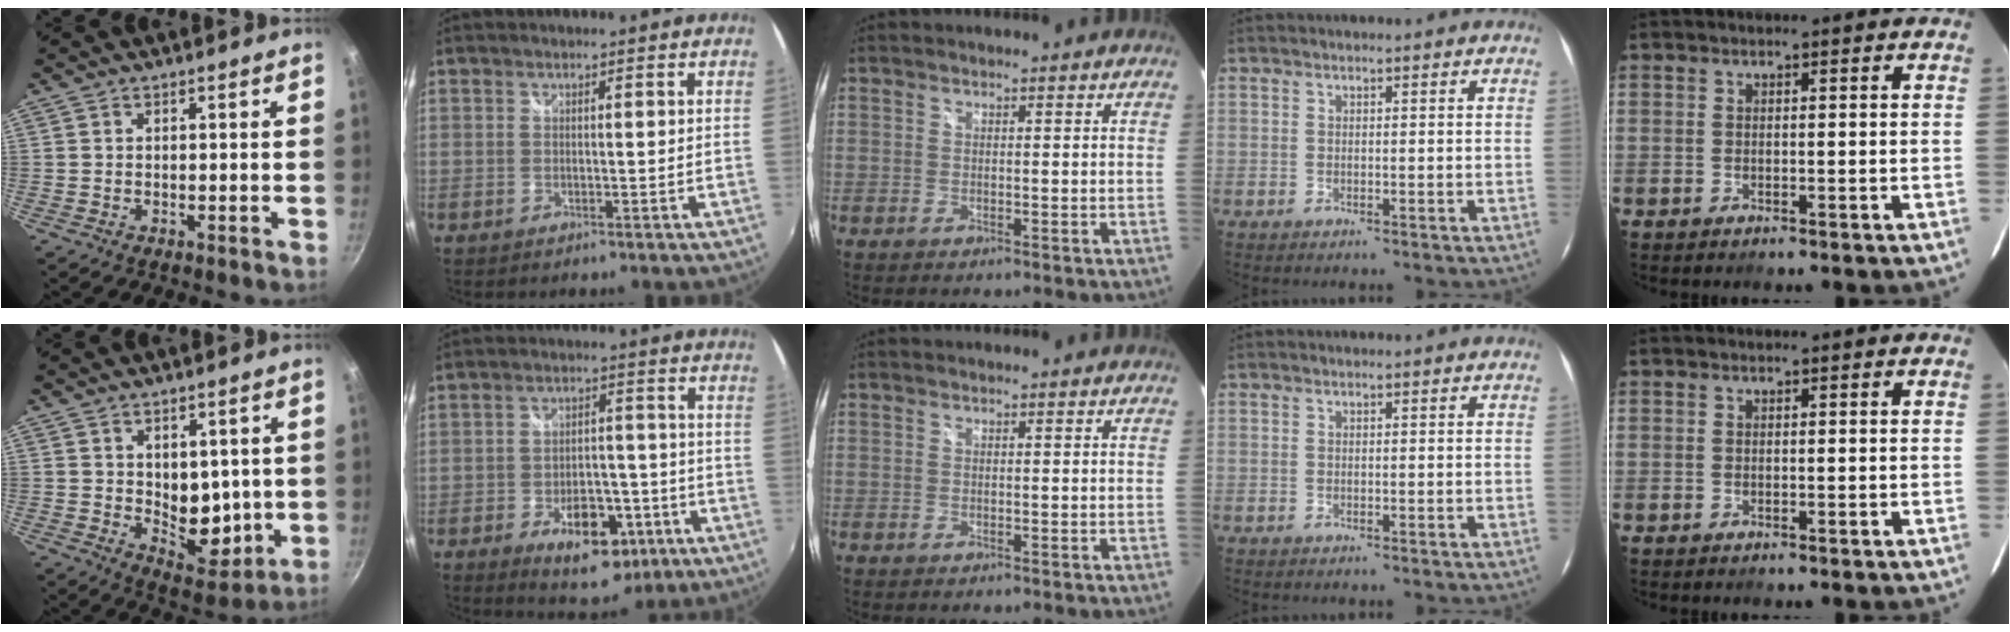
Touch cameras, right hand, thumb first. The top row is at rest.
{"thumb": {"total": 10.3, "force": [0.8, 7.0, 7.5], "torque": [-0.065, -0.035, 0.024]}, "index": {"total": 12.8, "force": [-6.4, 7.0, 8.6], "torque": [-0.138, 0.011, -0.078]}}